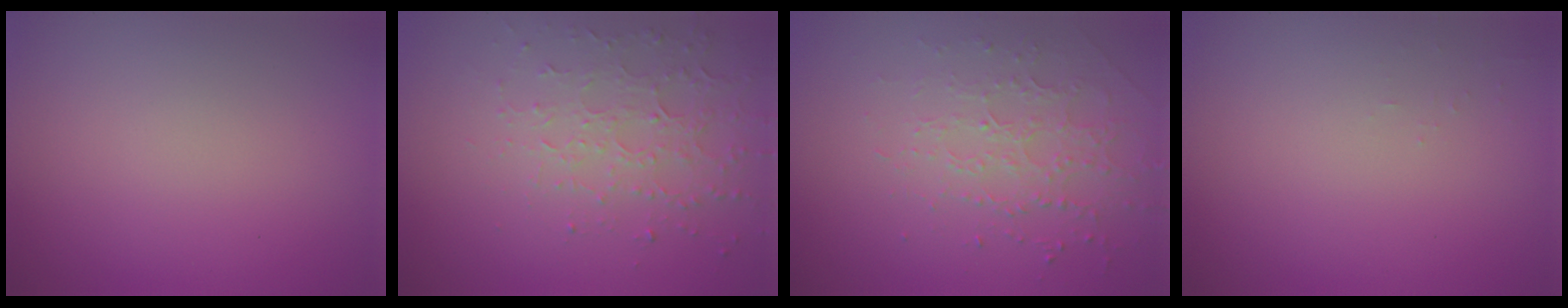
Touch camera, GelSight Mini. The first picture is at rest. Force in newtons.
{"total": 3.5, "press": 3.0, "slide": 1.7}
{"total": 2.1, "press": 1.9, "slide": 0.9}
{"total": 0.5, "press": 0.5, "slide": 0.2}